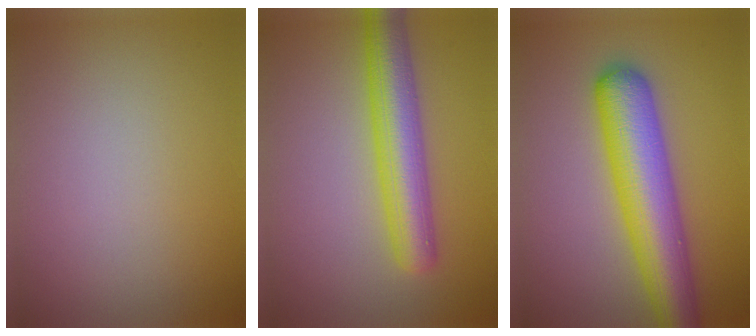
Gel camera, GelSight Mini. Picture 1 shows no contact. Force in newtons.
{"total": 6.0, "press": 6.0, "slide": 0.1}
{"total": 8.3, "press": 8.3, "slide": 0.3}